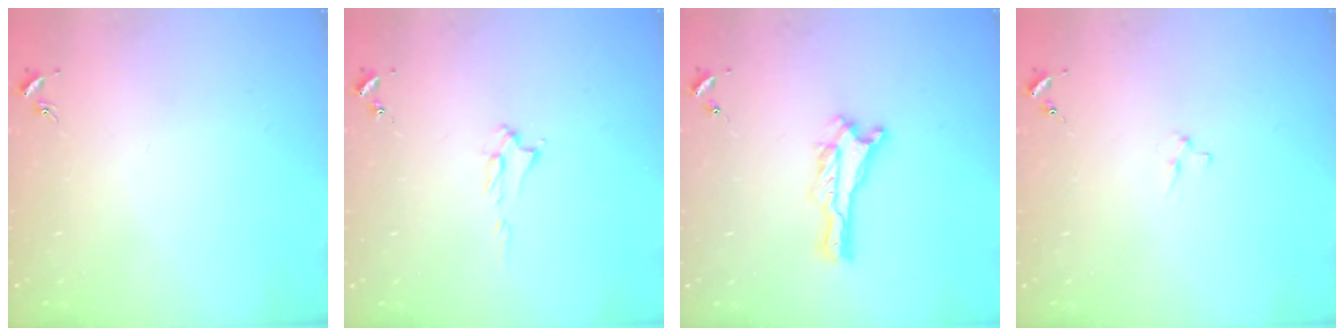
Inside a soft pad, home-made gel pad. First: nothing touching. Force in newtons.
{"total": 2.0, "press": 2.0, "slide": 0.3}
{"total": 0.0}
{"total": 1.8, "press": 1.8, "slide": 0.3}